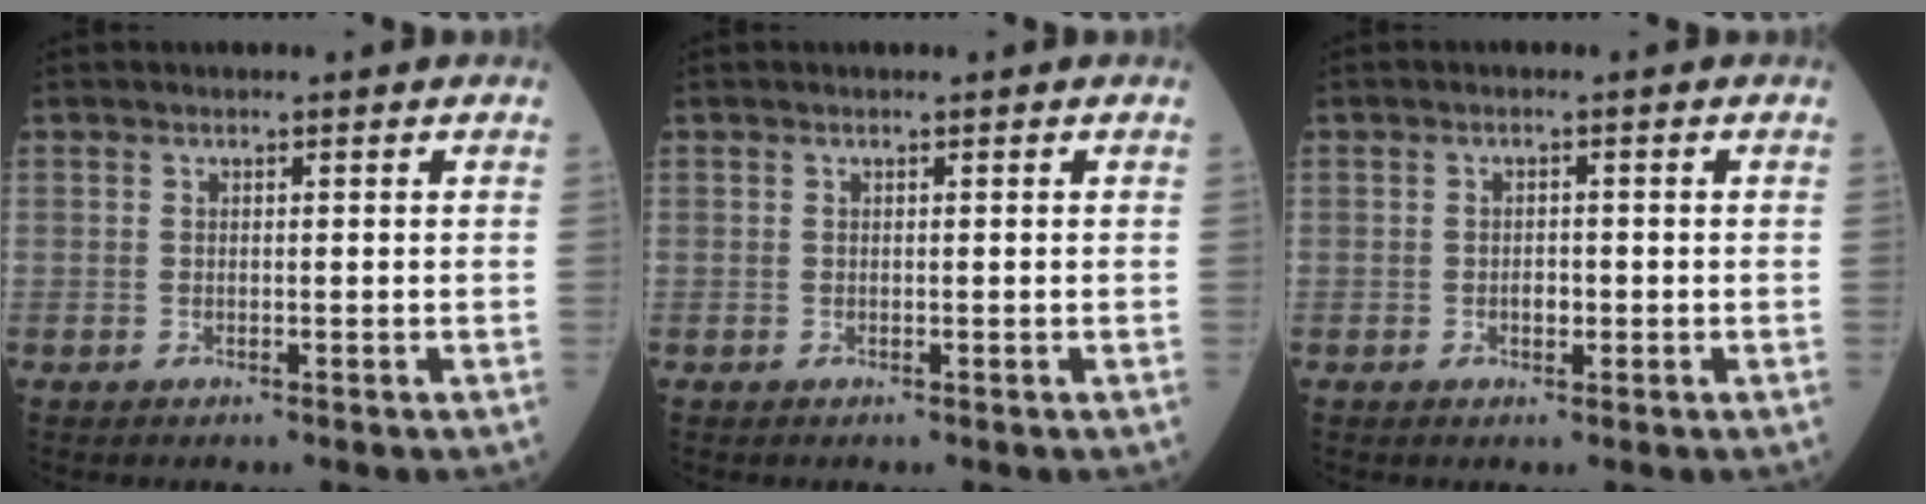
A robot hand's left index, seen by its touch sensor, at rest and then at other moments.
{"total": 0.0}
{"total": 1.5, "force": [-0.4, 0.9, 1.1], "torque": [-0.019, 0.002, -0.005]}